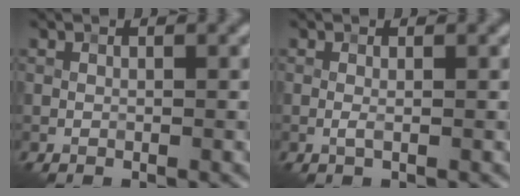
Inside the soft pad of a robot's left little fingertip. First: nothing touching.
{"total": 0.7, "force": [-0.1, 0.1, 0.7], "torque": [-0.016, -0.001, -0.003]}